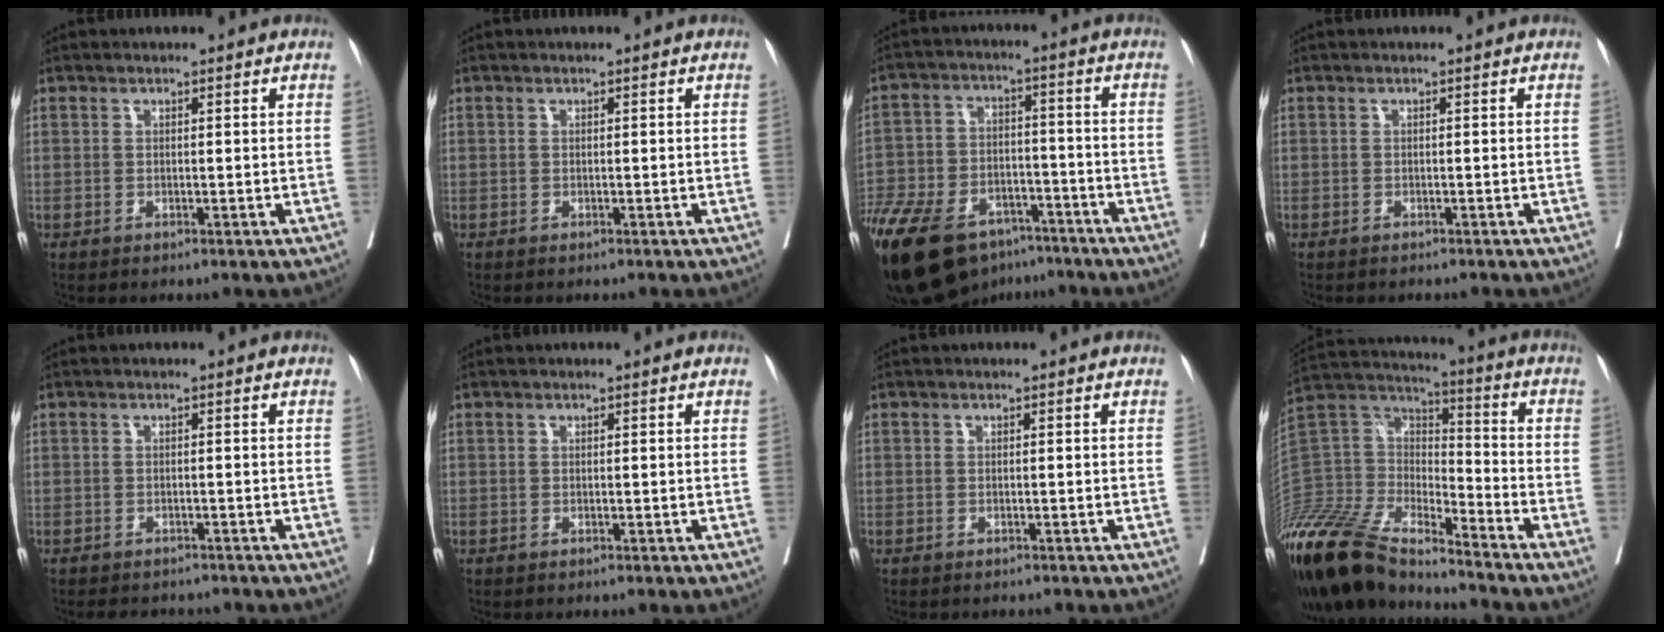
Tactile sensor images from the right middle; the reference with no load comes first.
{"total": 0.0}
{"total": 26.3, "force": [-17.5, 13.5, 14.2], "torque": [-0.353, -0.030, -0.285]}
{"total": 2.4, "force": [-2.2, 0.5, 0.9], "torque": [-0.013, -0.003, -0.026]}
{"total": 5.2, "force": [-4.7, 1.7, 1.3], "torque": [-0.008, -0.001, -0.059]}
{"total": 0.0}
{"total": 1.1, "force": [-1.0, 0.2, 0.3], "torque": [-0.005, -0.001, -0.016]}
{"total": 21.9, "force": [-18.8, 5.2, 10.1], "torque": [-0.225, 0.003, -0.361]}